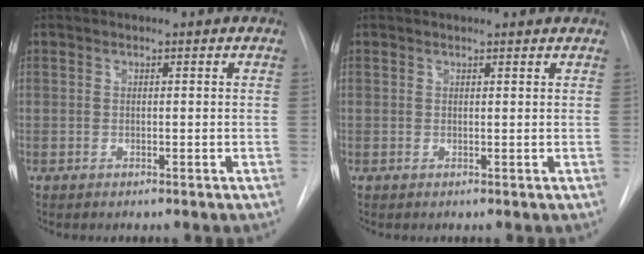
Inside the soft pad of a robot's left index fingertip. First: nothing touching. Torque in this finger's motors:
{"motor_torque": [0.09, -0.08, -0.02, 0.00]}